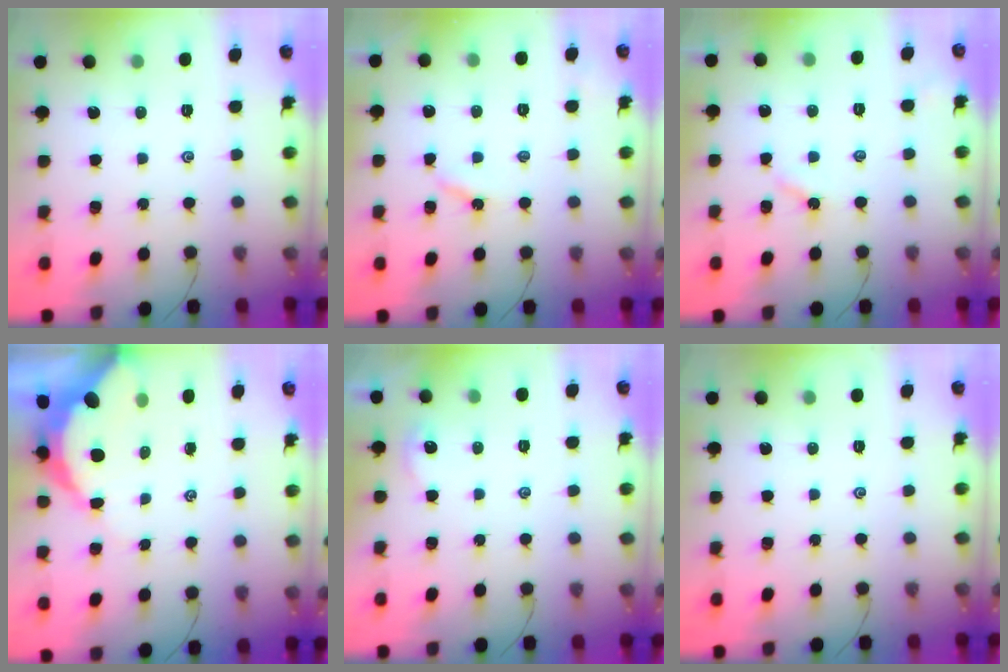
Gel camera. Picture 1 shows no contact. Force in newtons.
{"total": 4.7, "press": 4.7, "slide": 0.4}
{"total": 2.8, "press": 2.7, "slide": 0.3}
{"total": 7.2, "press": 7.1, "slide": 1.0}
{"total": 3.1, "press": 3.1, "slide": 0.3}
{"total": 0.0}